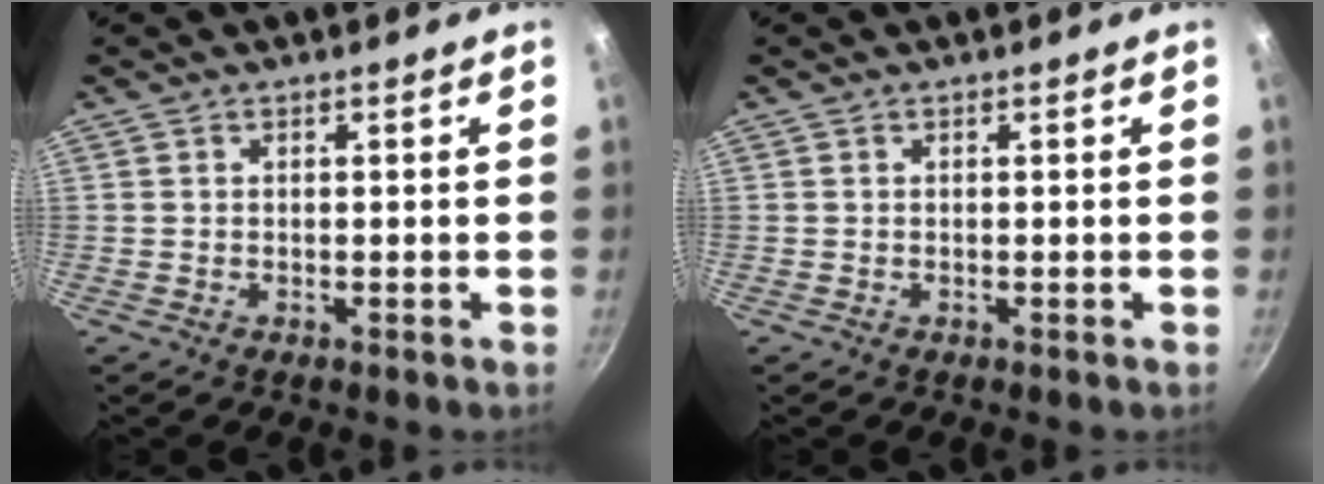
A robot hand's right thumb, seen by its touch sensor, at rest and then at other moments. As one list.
[{"total": 0.0}]